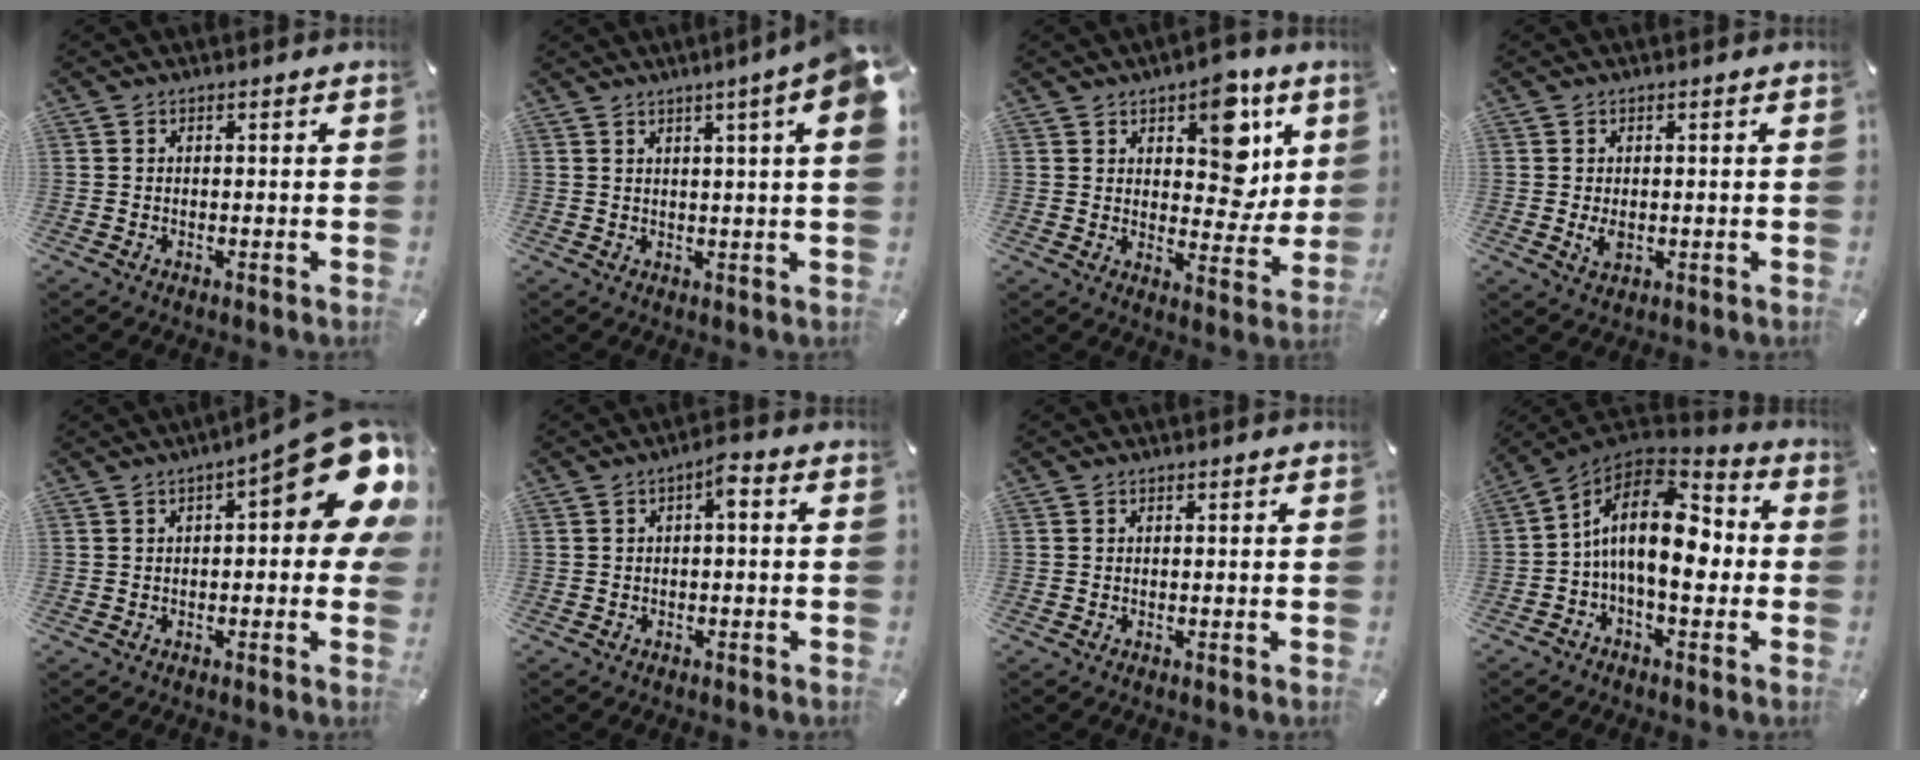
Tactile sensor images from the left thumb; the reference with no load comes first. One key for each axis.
{"total": 7.5, "fx": 3.5, "fy": 0.0, "fz": 6.6, "tx": -0.104, "ty": -0.017, "tz": 0.055}
{"total": 13.3, "fx": 6.4, "fy": 8.1, "fz": 8.3, "tx": -0.092, "ty": -0.041, "tz": 0.108}
{"total": 3.0, "fx": -0.3, "fy": 1.9, "fz": 2.2, "tx": -0.055, "ty": -0.003, "tz": -0.008}
{"total": 18.6, "fx": 6.8, "fy": 6.4, "fz": 16.1, "tx": -0.198, "ty": -0.054, "tz": 0.106}
{"total": 3.1, "fx": -0.6, "fy": 1.1, "fz": 2.8, "tx": -0.046, "ty": 0.011, "tz": -0.016}
{"total": 0.0}
{"total": 16.0, "fx": -0.3, "fy": 8.6, "fz": 13.5, "tx": -0.248, "ty": -0.006, "tz": -0.010}